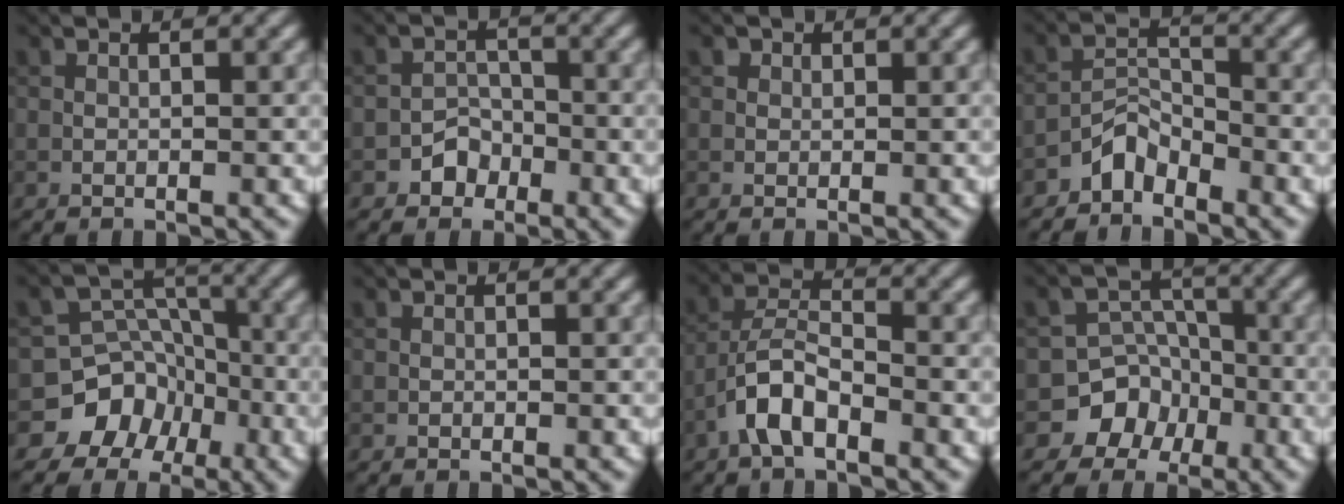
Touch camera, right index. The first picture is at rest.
{"total": 2.0, "force": [-1.2, 1.6, 0.4], "torque": [0.004, 0.009, -0.021]}
{"total": 0.8, "force": [0.4, 0.6, 0.2], "torque": [-0.004, -0.001, 0.000]}
{"total": 2.6, "force": [-2.2, 1.2, 0.8], "torque": [-0.009, 0.016, -0.044]}
{"total": 6.9, "force": [-3.9, 5.7, 0.5], "torque": [0.022, 0.007, -0.087]}
{"total": 0.0}
{"total": 4.1, "force": [-2.5, 1.6, 2.8], "torque": [-0.052, 0.014, -0.056]}
{"total": 6.1, "force": [-3.3, 5.1, 0.2], "torque": [0.033, 0.005, -0.078]}